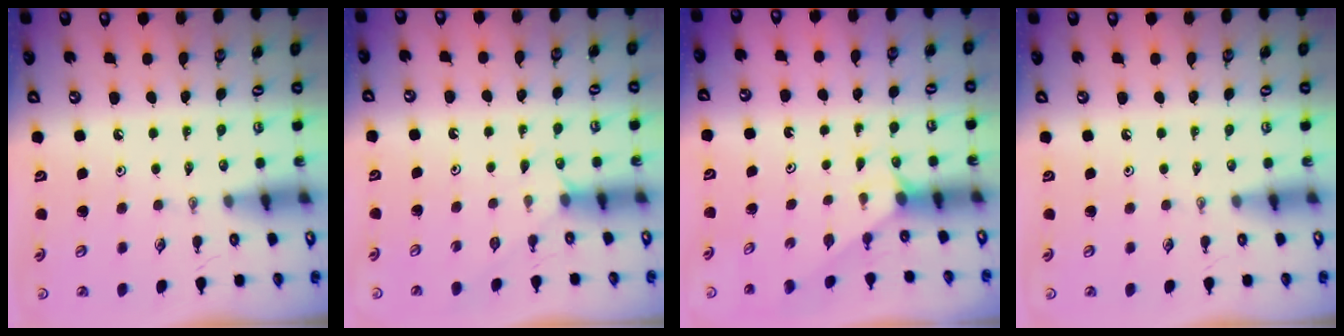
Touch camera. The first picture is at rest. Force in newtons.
{"total": 3.8, "press": 3.8, "slide": 0.4}
{"total": 1.7, "press": 1.7, "slide": 0.2}
{"total": 0.0}